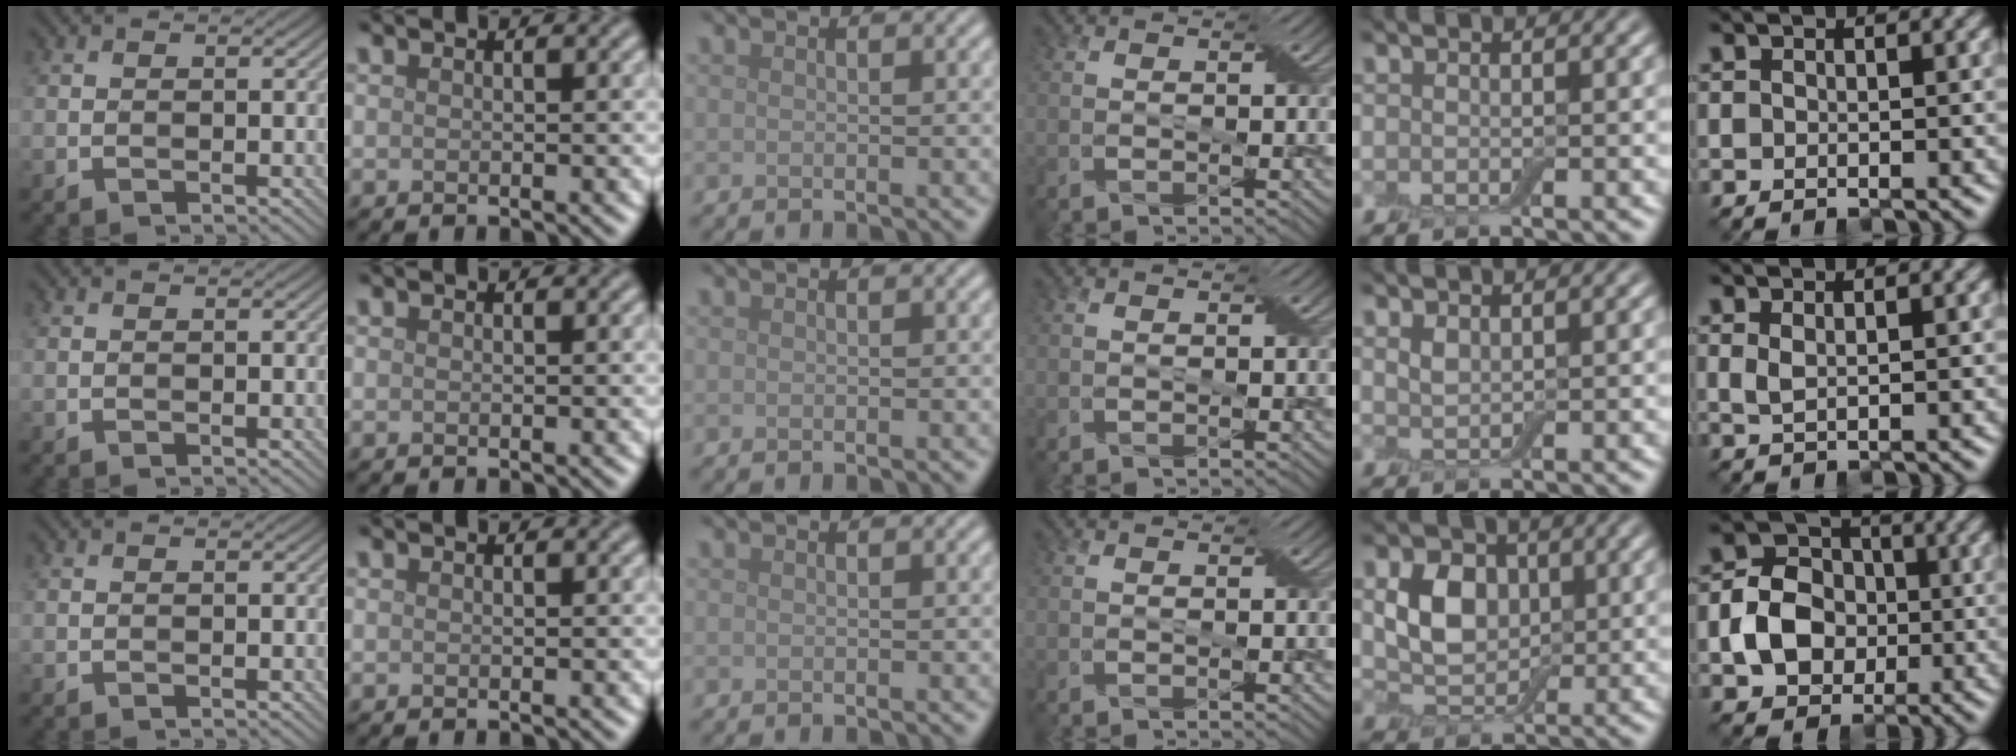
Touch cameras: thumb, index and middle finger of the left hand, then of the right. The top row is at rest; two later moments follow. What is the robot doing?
{"motion": "press", "object": "electronic device side button"}